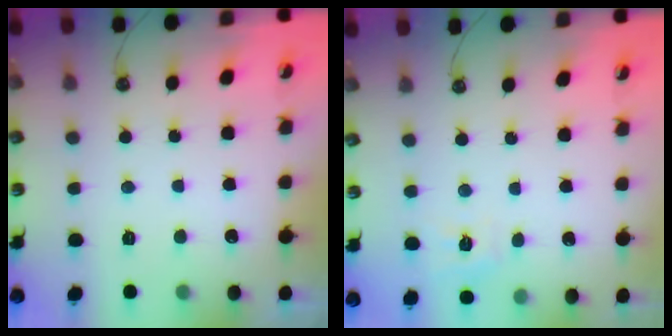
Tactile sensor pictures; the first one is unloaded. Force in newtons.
{"total": 7.1, "press": 7.1, "slide": 0.6}